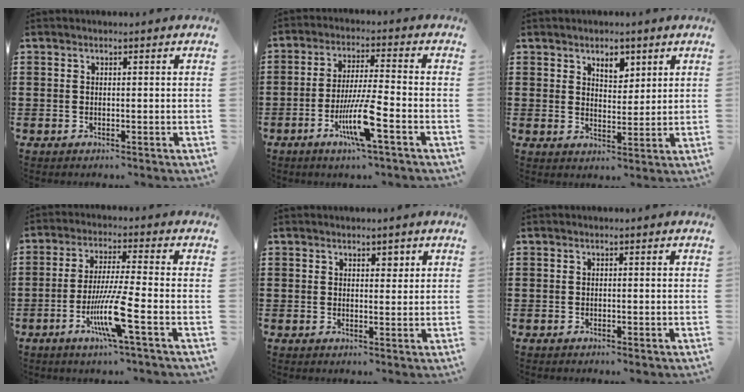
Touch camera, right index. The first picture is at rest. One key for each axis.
{"total": 8.7, "fx": -3.9, "fy": 0.5, "fz": 7.8, "tx": -0.159, "ty": -0.017, "tz": -0.077}
{"total": 4.0, "fx": 2.8, "fy": 2.1, "fz": 1.9, "tx": -0.030, "ty": 0.001, "tz": 0.047}
{"total": 9.2, "fx": -3.8, "fy": 0.1, "fz": 8.4, "tx": -0.172, "ty": -0.018, "tz": -0.076}
{"total": 1.6, "fx": 1.1, "fy": 0.9, "fz": 0.8, "tx": -0.009, "ty": 0.003, "tz": 0.018}
{"total": 0.5, "fx": -0.5, "fy": 0.1, "fz": 0.1, "tx": -0.002, "ty": -0.001, "tz": -0.010}